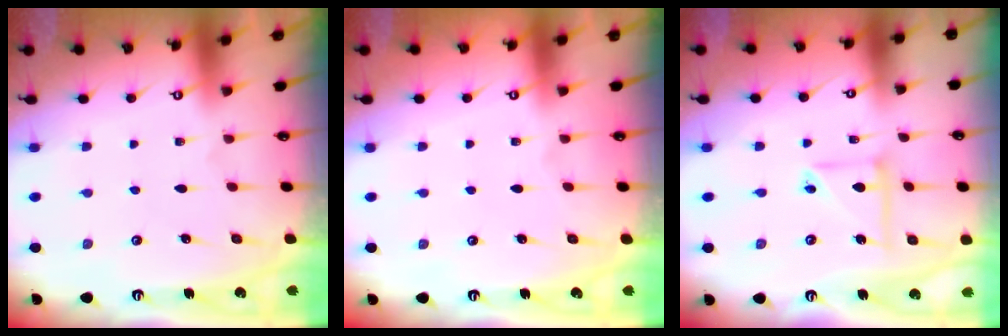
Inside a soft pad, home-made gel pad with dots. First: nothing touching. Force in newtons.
{"total": 0.0}
{"total": 6.8, "press": 6.8, "slide": 0.3}